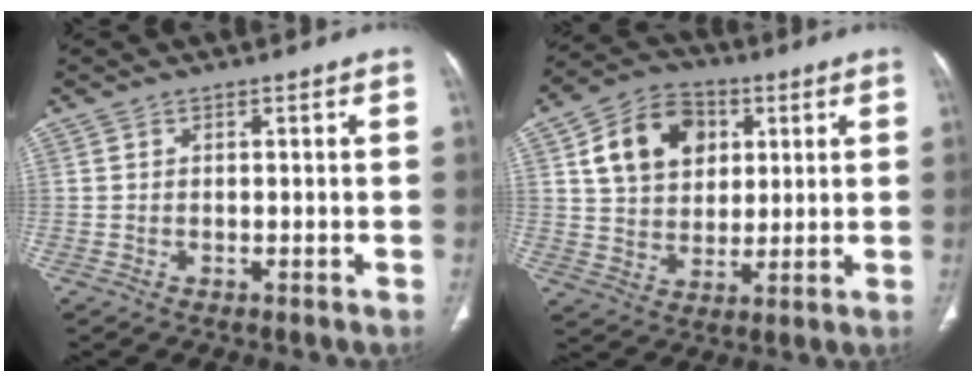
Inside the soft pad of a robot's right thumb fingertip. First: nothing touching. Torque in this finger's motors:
{"motor_torque": [-0.27, 1.68, 0.33, -0.23, 0.10]}